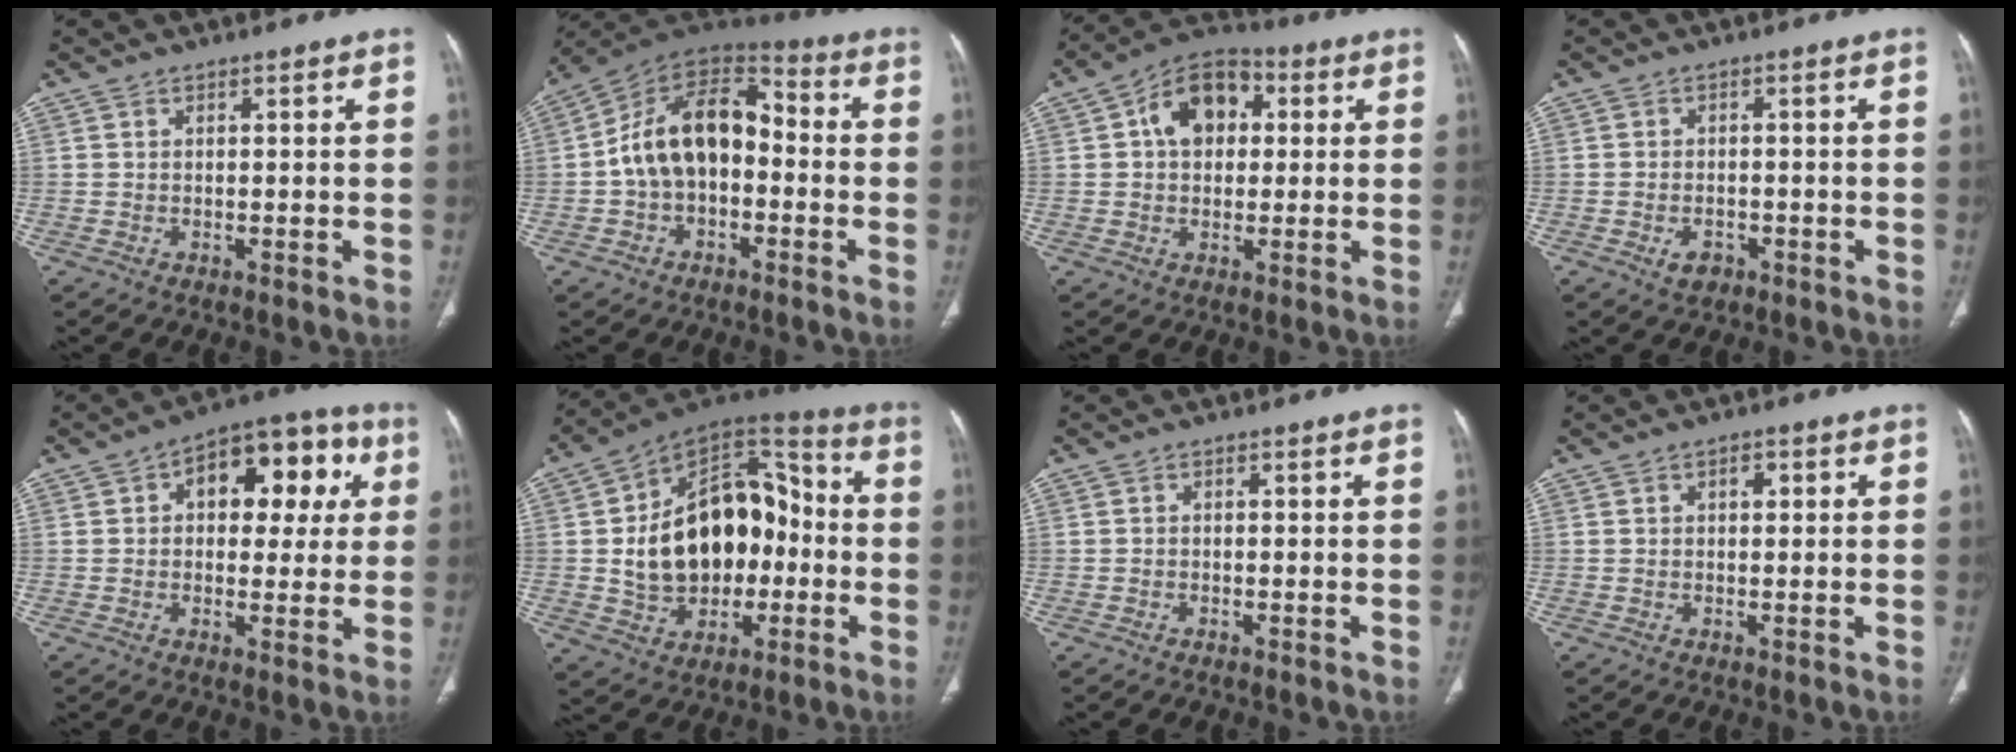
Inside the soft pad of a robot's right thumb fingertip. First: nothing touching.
{"total": 15.6, "force": [-1.5, 10.1, 11.8], "torque": [-0.178, 0.051, -0.036]}
{"total": 11.1, "force": [2.3, 7.8, 7.5], "torque": [-0.094, 0.020, 0.025]}
{"total": 2.9, "force": [-1.5, 1.9, 1.6], "torque": [-0.021, 0.007, -0.017]}
{"total": 15.3, "force": [4.4, 9.0, 11.6], "torque": [-0.102, 0.026, 0.055]}
{"total": 23.3, "force": [-1.3, 16.0, 16.8], "torque": [-0.231, 0.039, -0.014]}
{"total": 0.0}
{"total": 2.0, "force": [0.7, 1.2, 1.5], "torque": [-0.019, 0.002, 0.009]}